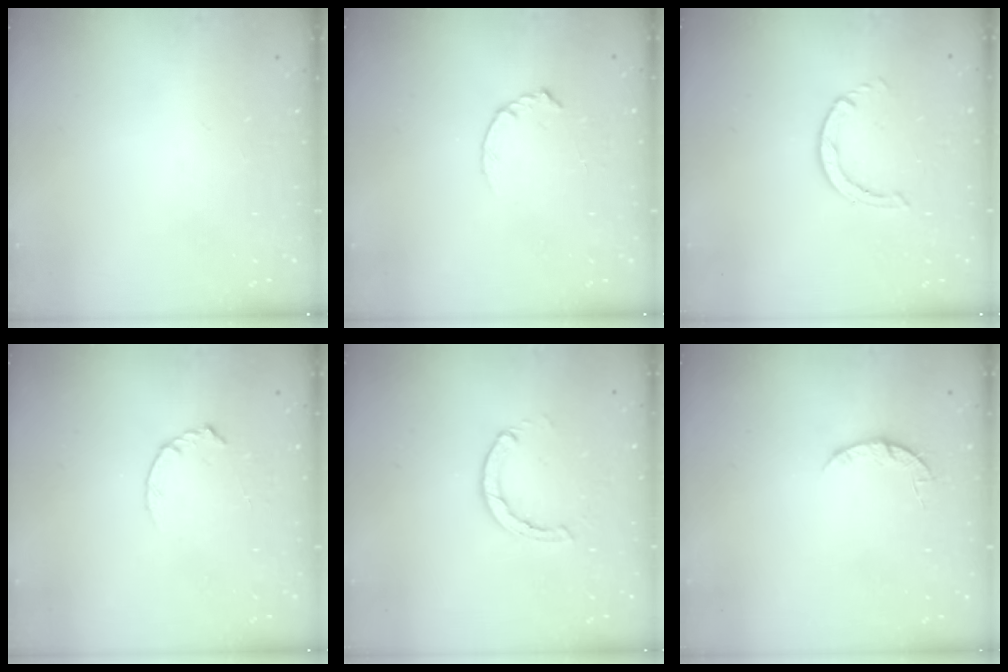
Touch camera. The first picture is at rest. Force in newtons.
{"total": 2.8, "press": 2.8, "slide": 0.4}
{"total": 0.6, "press": 0.6, "slide": 0.1}
{"total": 2.8, "press": 2.8, "slide": 0.4}
{"total": 3.3, "press": 3.2, "slide": 0.4}
{"total": 3.2, "press": 3.2, "slide": 0.5}